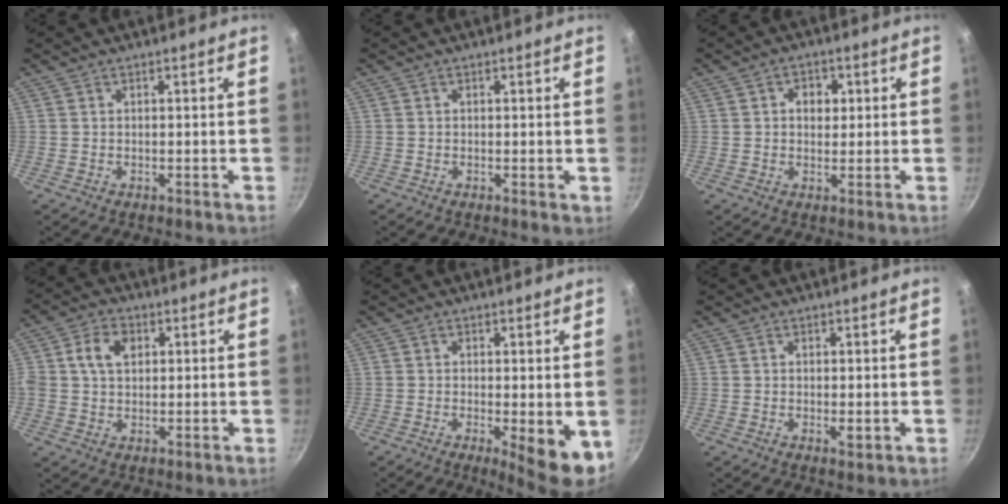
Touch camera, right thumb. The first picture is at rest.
{"total": 0.6, "force": [0.1, 0.4, 0.5], "torque": [-0.004, -0.001, 0.000]}
{"total": 4.0, "force": [0.8, 3.2, 2.1], "torque": [-0.014, 0.002, 0.008]}
{"total": 6.2, "force": [1.6, 4.6, 3.9], "torque": [-0.053, 0.005, 0.020]}
{"total": 7.6, "force": [-1.5, 2.2, 7.1], "torque": [-0.083, -0.008, -0.013]}
{"total": 1.3, "force": [-0.1, 0.5, 1.2], "torque": [-0.021, -0.004, -0.001]}